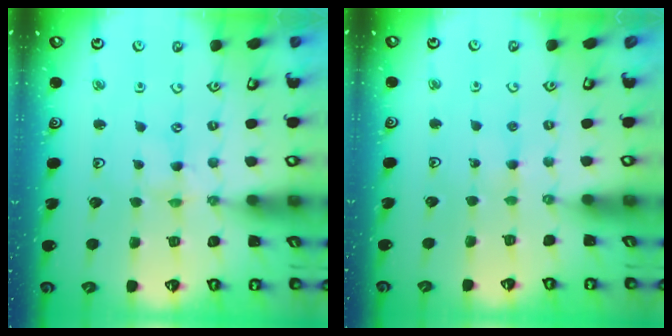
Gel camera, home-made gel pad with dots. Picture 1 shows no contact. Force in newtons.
{"total": 2.2, "press": 2.2, "slide": 0.2}